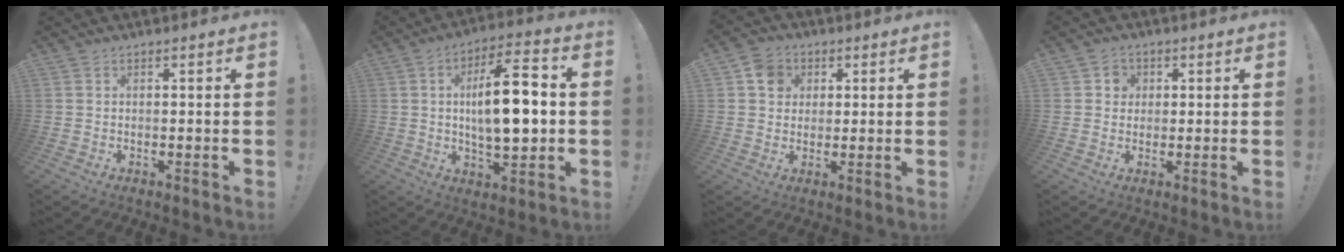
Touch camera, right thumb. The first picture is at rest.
{"total": 16.2, "force": [0.5, 6.3, 14.9], "torque": [-0.237, 0.000, -0.002]}
{"total": 7.0, "force": [2.2, 6.3, 2.2], "torque": [-0.028, -0.001, 0.043]}
{"total": 3.5, "force": [0.7, 3.3, 1.0], "torque": [-0.010, -0.001, 0.010]}